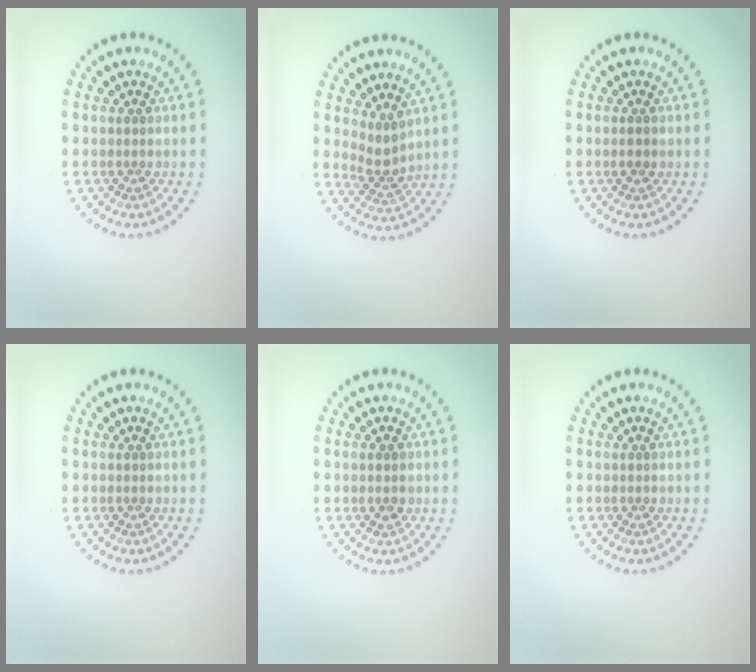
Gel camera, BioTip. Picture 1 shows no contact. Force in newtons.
{"total": 2.2, "press": 1.6, "slide": 1.6}
{"total": 0.9, "press": 0.8, "slide": 0.3}
{"total": 0.0}
{"total": 0.9, "press": 0.9, "slide": 0.1}
{"total": 0.0}